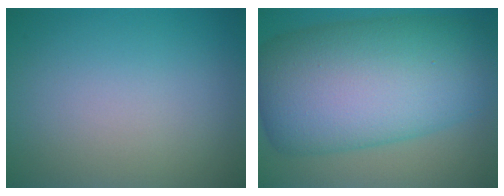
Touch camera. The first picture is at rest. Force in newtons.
{"total": 14.7, "press": 14.7, "slide": 0.1}